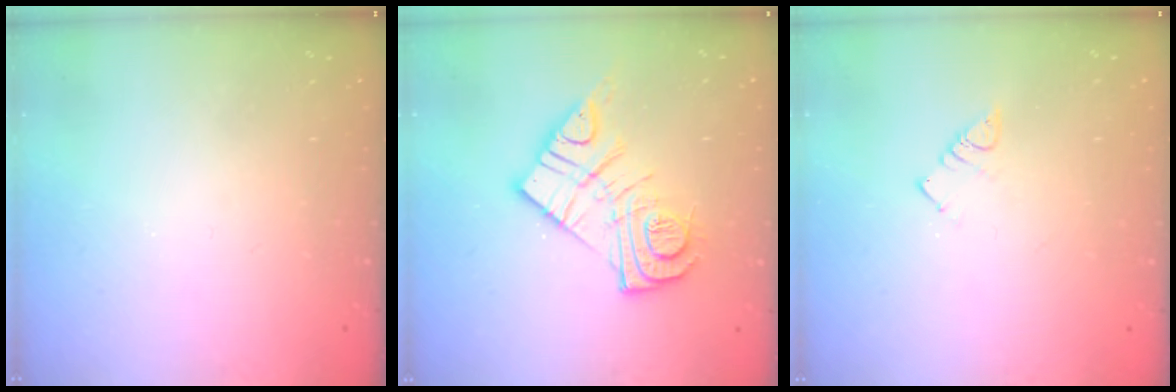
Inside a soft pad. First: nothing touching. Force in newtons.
{"total": 14.7, "press": 14.7, "slide": 1.3}
{"total": 2.9, "press": 2.9, "slide": 0.5}